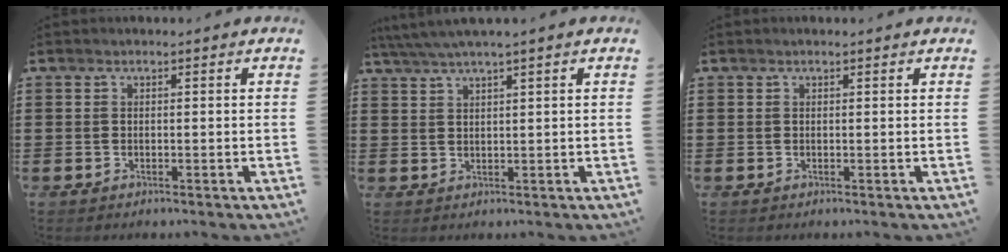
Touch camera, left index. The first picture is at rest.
{"total": 2.8, "force": [2.1, -0.3, 1.8], "torque": [-0.038, 0.000, 0.038]}
{"total": 0.0}